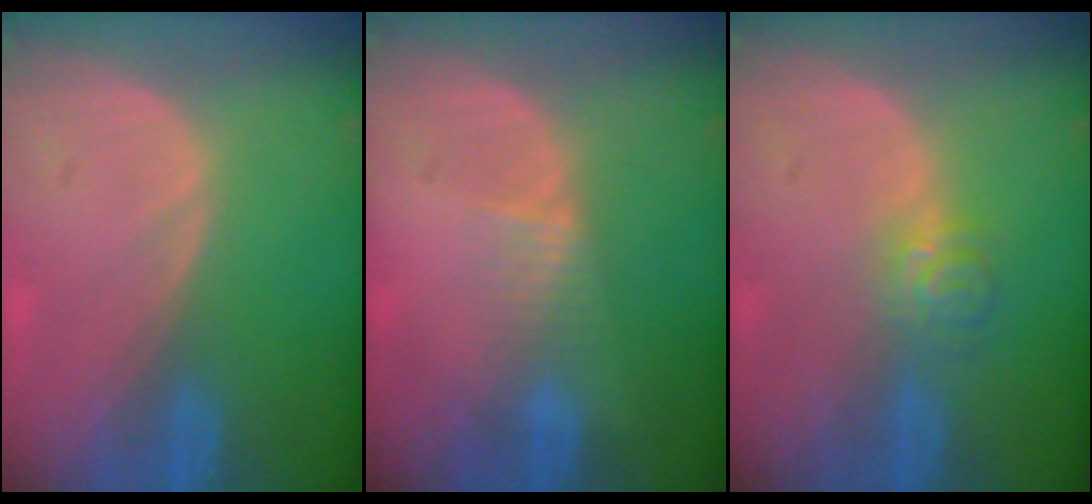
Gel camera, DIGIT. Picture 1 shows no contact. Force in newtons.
{"total": 2.3, "press": 2.1, "slide": 1.0}
{"total": 3.6, "press": 3.5, "slide": 1.0}